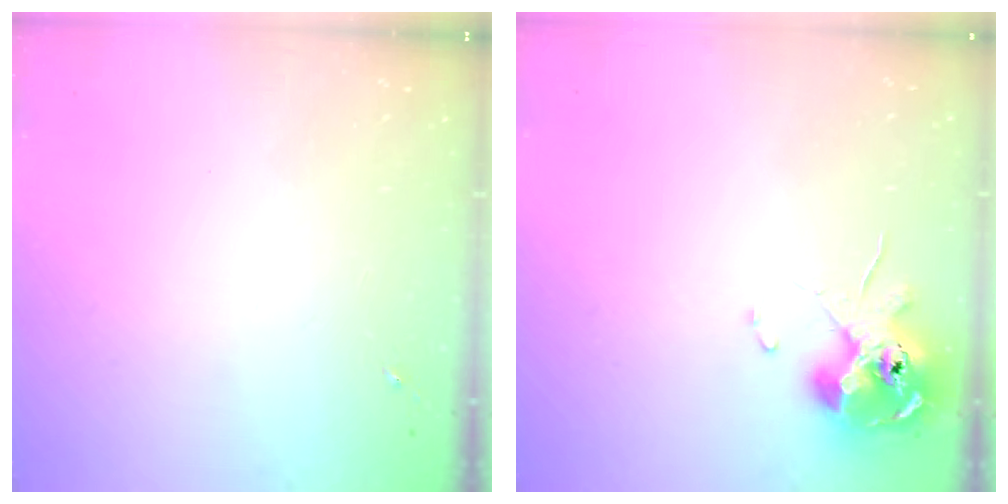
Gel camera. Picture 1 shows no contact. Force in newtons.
{"total": 10.4, "press": 10.3, "slide": 1.4}